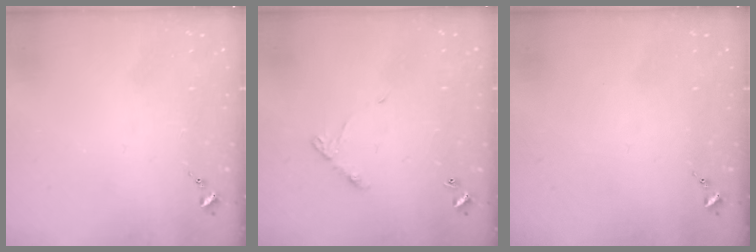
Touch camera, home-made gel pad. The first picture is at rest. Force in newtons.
{"total": 6.2, "press": 6.2, "slide": 0.4}
{"total": 0.0}